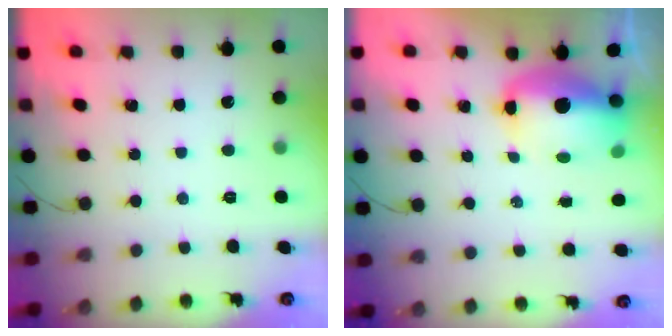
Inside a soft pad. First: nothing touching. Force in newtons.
{"total": 12.2, "press": 11.9, "slide": 2.7}